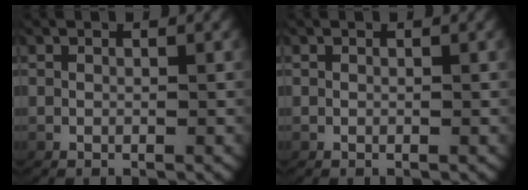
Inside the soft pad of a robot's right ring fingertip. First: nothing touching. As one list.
[{"total": 0.0}]